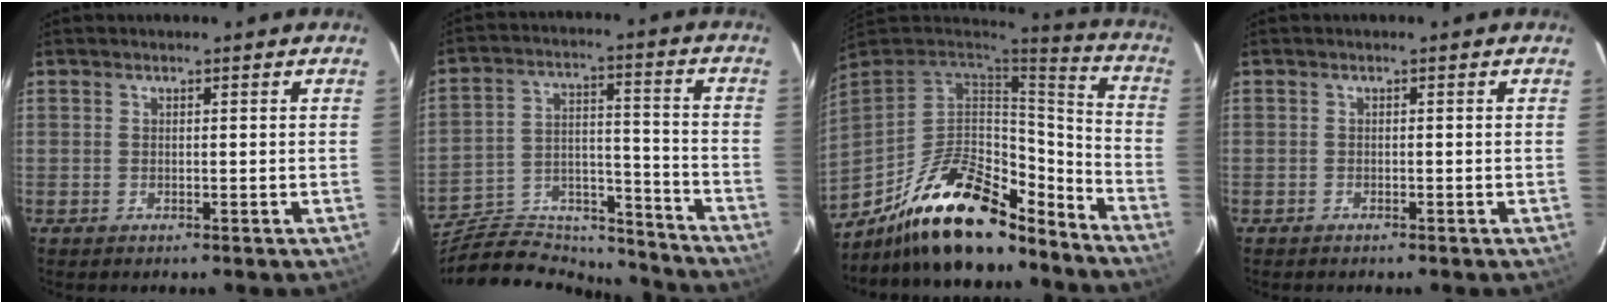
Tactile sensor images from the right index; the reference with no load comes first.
{"total": 22.6, "force": [-19.3, 8.7, 8.1], "torque": [-0.163, 0.042, -0.280]}
{"total": 24.5, "force": [-17.9, 9.4, 13.9], "torque": [-0.255, 0.016, -0.279]}
{"total": 0.7, "force": [-0.6, 0.3, 0.0], "torque": [-0.001, 0.004, -0.011]}